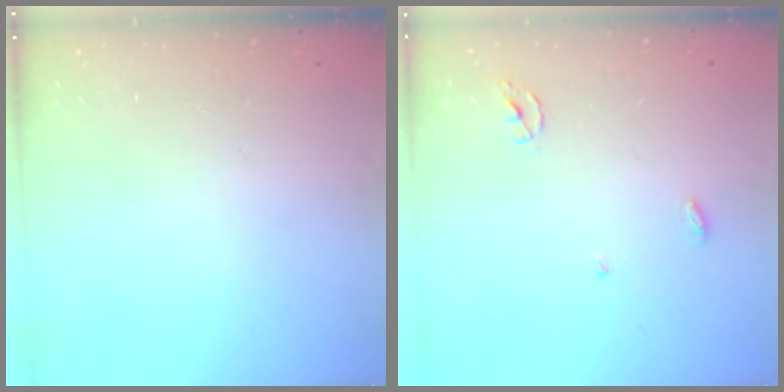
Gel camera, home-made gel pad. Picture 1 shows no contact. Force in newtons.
{"total": 3.2, "press": 3.2, "slide": 0.2}